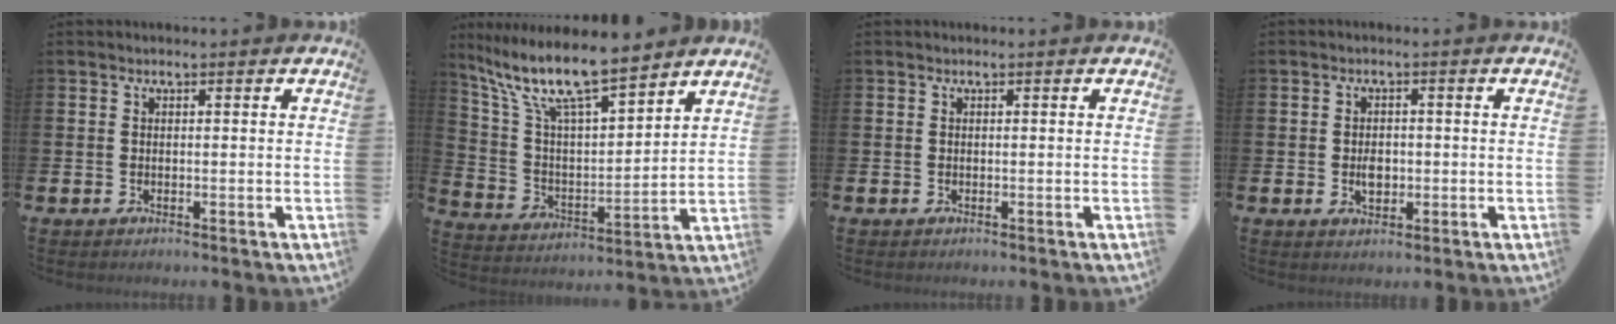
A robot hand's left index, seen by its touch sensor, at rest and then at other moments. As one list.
[{"total": 11.4, "force": [9.8, 1.8, 5.5], "torque": [-0.148, -0.055, 0.170]}, {"total": 0.0}, {"total": 2.7, "force": [-0.2, 1.8, 2.0], "torque": [-0.029, 0.001, -0.007]}]